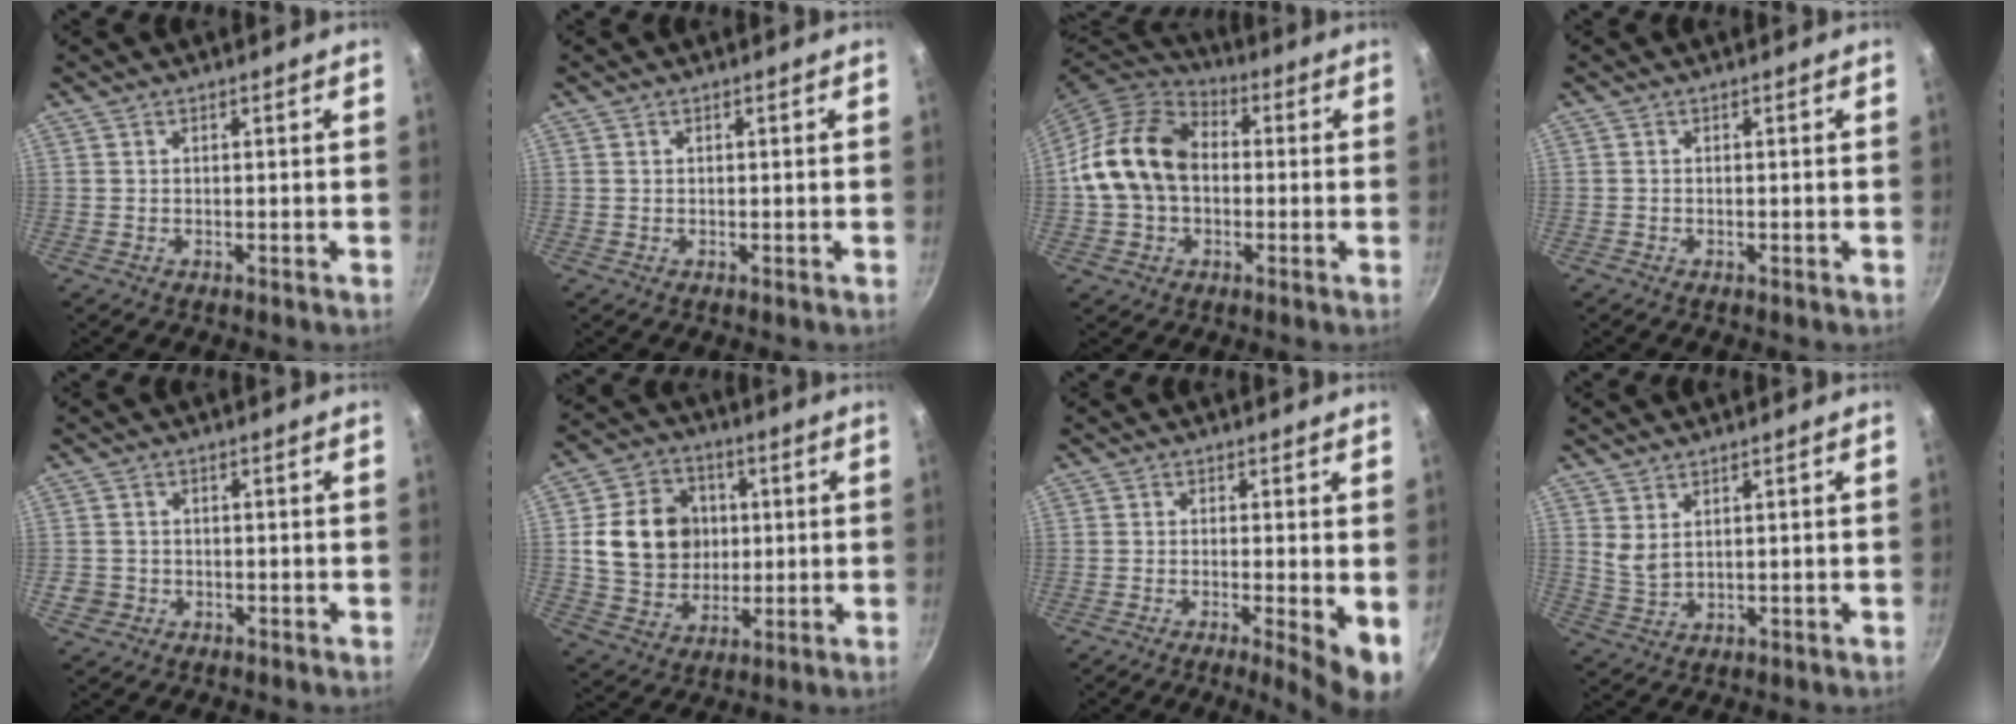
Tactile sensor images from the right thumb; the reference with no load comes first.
{"total": 0.0}
{"total": 15.5, "force": [0.1, 11.5, 10.3], "torque": [-0.167, 0.033, -0.011]}
{"total": 0.0}
{"total": 2.7, "force": [-1.0, 2.4, 0.7], "torque": [-0.007, 0.014, -0.013]}
{"total": 15.2, "force": [1.8, 12.8, 8.0], "torque": [-0.108, 0.008, 0.036]}
{"total": 7.0, "force": [-1.4, 1.2, 6.8], "torque": [-0.093, -0.006, -0.020]}
{"total": 3.0, "force": [1.7, 1.3, 2.1], "torque": [-0.039, -0.018, 0.038]}